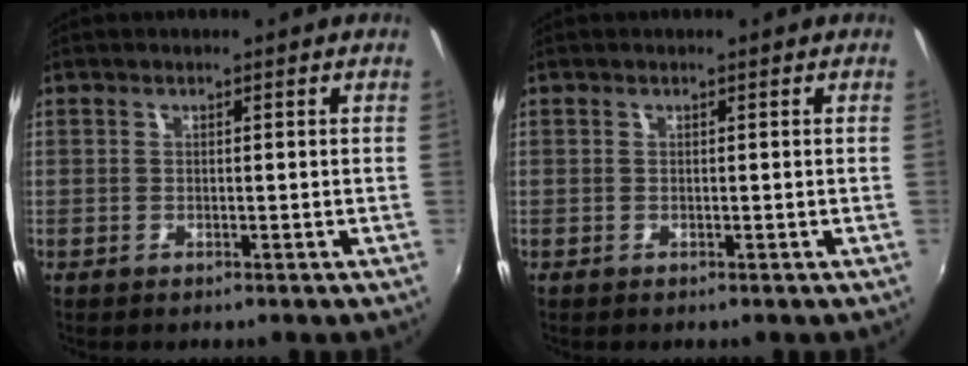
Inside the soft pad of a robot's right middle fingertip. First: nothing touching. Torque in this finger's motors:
{"motor_torque": [0.00, 0.00, -0.02, 0.00]}